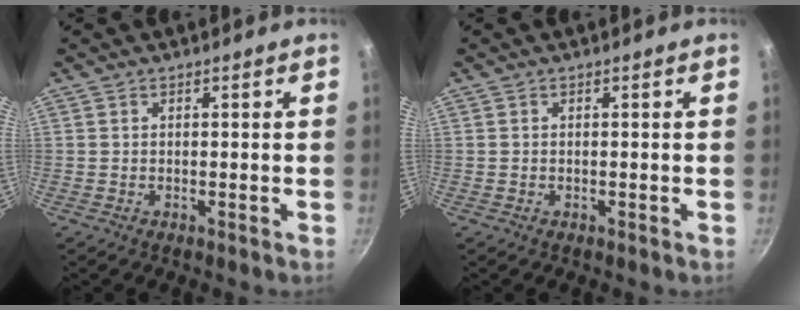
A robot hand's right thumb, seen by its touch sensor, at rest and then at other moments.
{"total": 0.0}